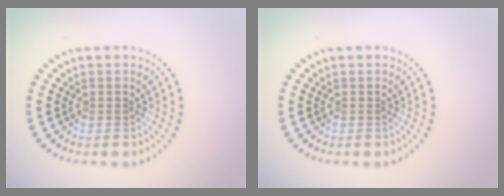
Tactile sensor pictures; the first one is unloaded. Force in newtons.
{"total": 0.0}